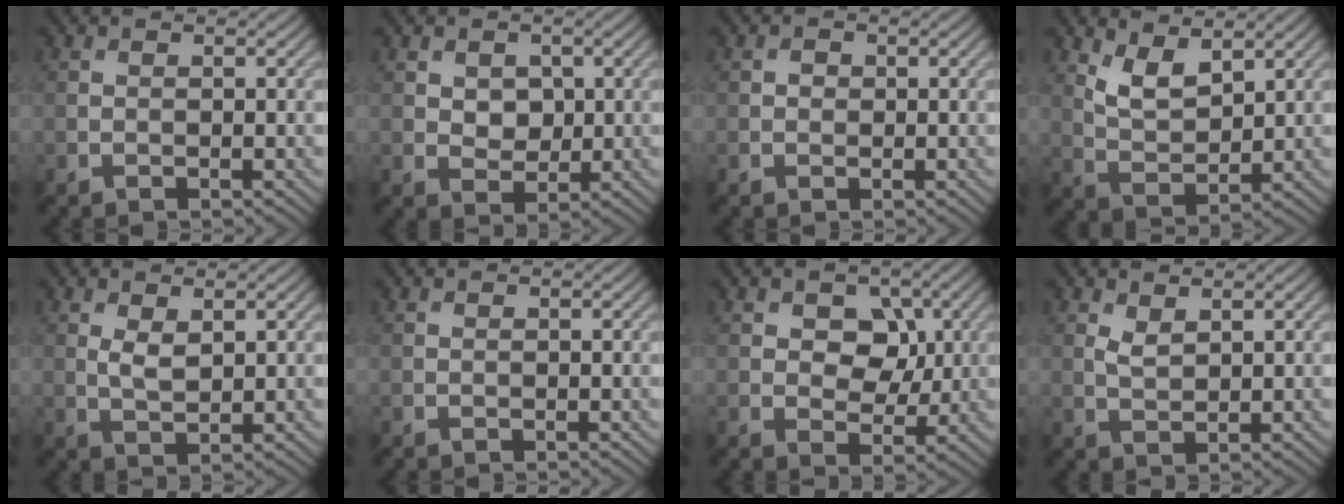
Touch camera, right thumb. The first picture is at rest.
{"total": 2.8, "force": [0.8, 2.3, 1.5], "torque": [-0.037, -0.005, 0.008]}
{"total": 0.8, "force": [0.1, 0.8, 0.3], "torque": [-0.005, -0.002, -0.002]}
{"total": 5.0, "force": [3.1, 2.2, 3.3], "torque": [-0.075, -0.011, 0.064]}
{"total": 2.4, "force": [0.9, 1.1, 1.9], "torque": [-0.046, -0.005, 0.023]}
{"total": 0.0}
{"total": 5.2, "force": [1.4, 3.8, 3.3], "torque": [-0.047, -0.006, 0.011]}
{"total": 2.0, "force": [1.1, 0.9, 1.4], "torque": [-0.036, -0.002, 0.027]}